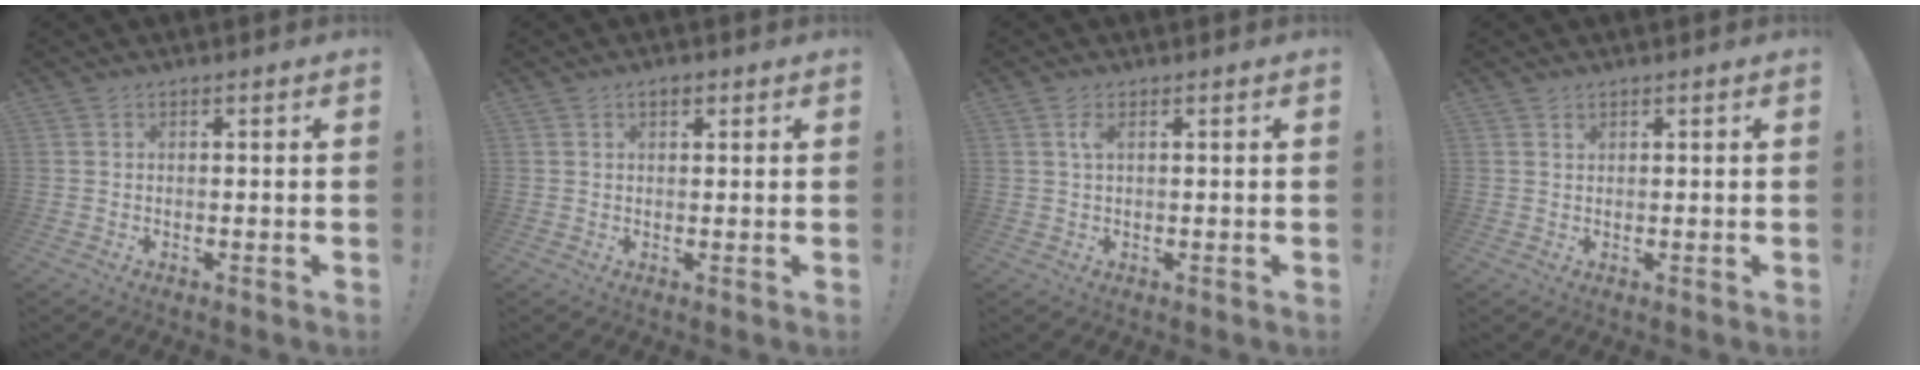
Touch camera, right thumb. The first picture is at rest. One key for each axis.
{"total": 1.8, "fx": 1.0, "fy": 1.0, "fz": 1.2, "tx": -0.023, "ty": 0.000, "tz": 0.016}
{"total": 2.1, "fx": 0.6, "fy": 0.7, "fz": 1.8, "tx": -0.030, "ty": 0.001, "tz": 0.008}
{"total": 0.7, "fx": 0.6, "fy": 0.4, "fz": 0.1, "tx": 0.002, "ty": -0.003, "tz": 0.010}